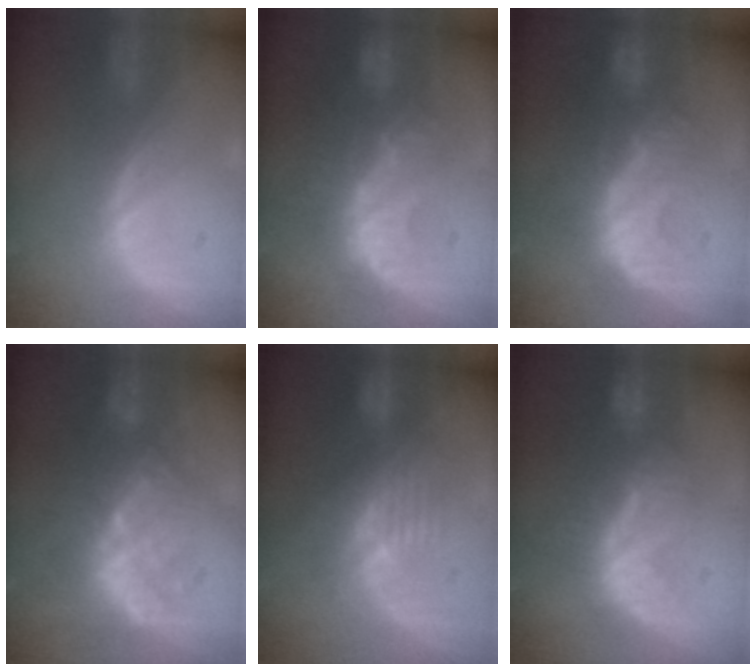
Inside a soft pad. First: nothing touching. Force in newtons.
{"total": 9.9, "press": 9.1, "slide": 3.7}
{"total": 9.0, "press": 8.9, "slide": 1.7}
{"total": 9.4, "press": 8.7, "slide": 3.8}
{"total": 8.0, "press": 7.2, "slide": 3.6}
{"total": 8.3, "press": 8.0, "slide": 2.2}